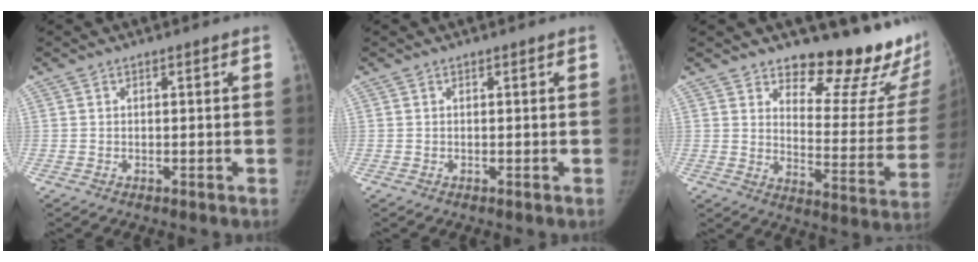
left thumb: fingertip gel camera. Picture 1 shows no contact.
{"total": 0.0}
{"total": 20.6, "force": [16.0, 7.2, 10.6], "torque": [-0.089, -0.139, 0.204]}